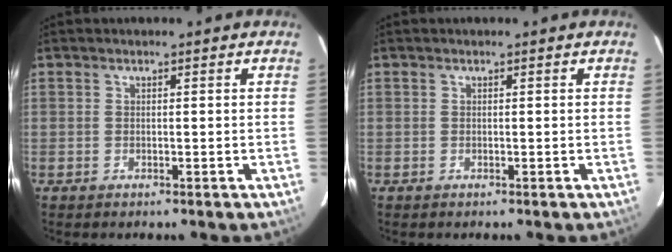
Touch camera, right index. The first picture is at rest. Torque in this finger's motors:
{"motor_torque": [-0.05, 0.00, 0.00, 0.00]}